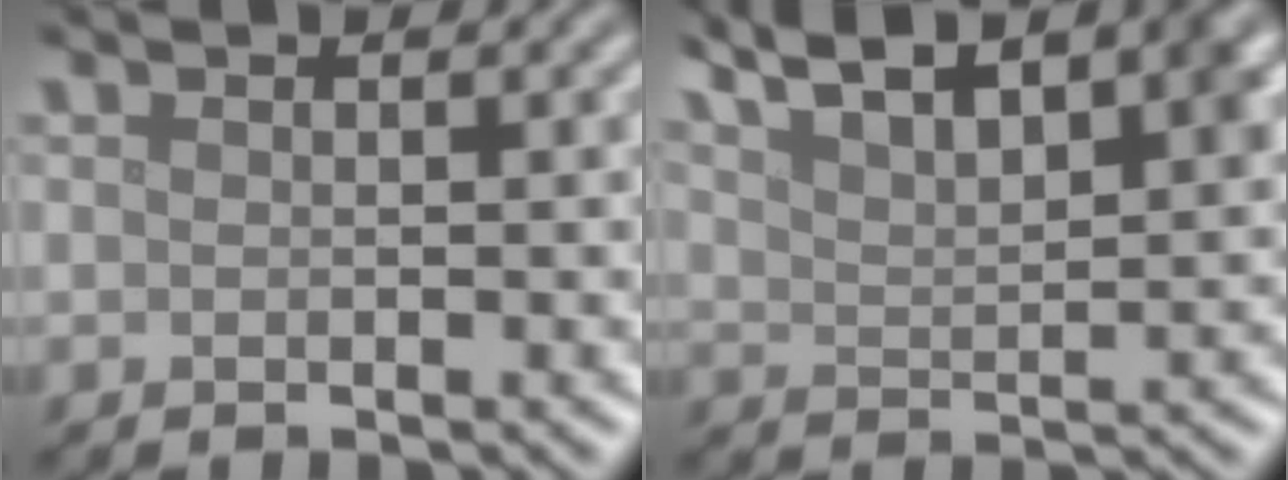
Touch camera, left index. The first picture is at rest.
{"total": 8.4, "force": [6.0, 2.5, 5.3], "torque": [-0.084, 0.025, 0.086]}